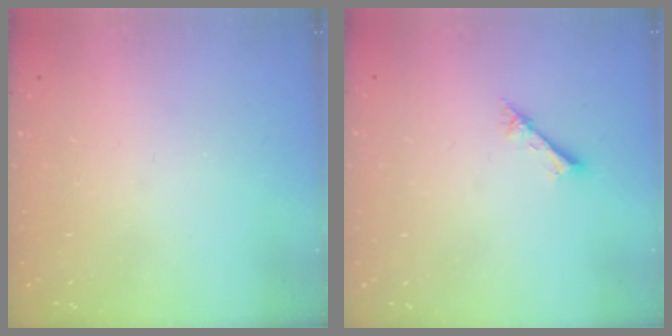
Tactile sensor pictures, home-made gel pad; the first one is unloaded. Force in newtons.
{"total": 2.1, "press": 2.1, "slide": 0.2}